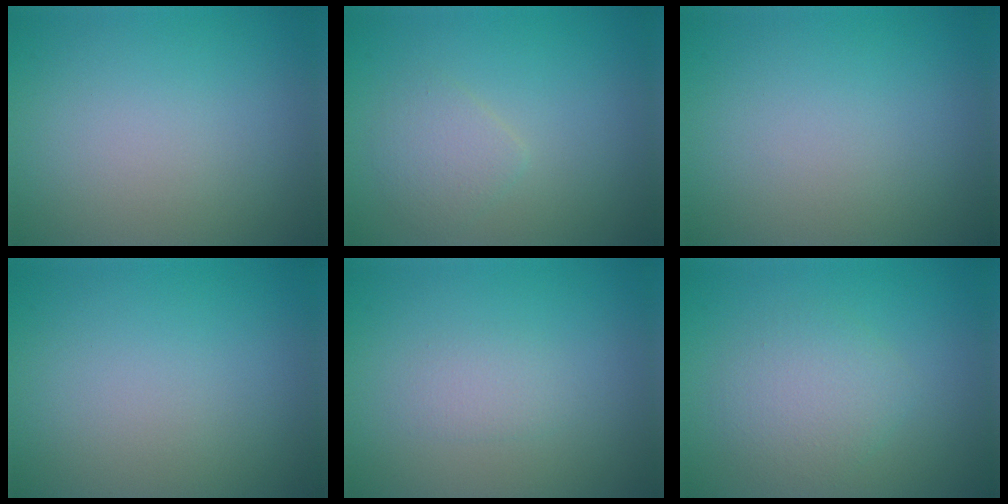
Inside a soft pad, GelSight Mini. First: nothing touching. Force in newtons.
{"total": 1.9, "press": 1.9, "slide": 0.1}
{"total": 0.0}
{"total": 0.0}
{"total": 1.2, "press": 1.2, "slide": 0.3}
{"total": 3.0, "press": 3.0, "slide": 0.1}